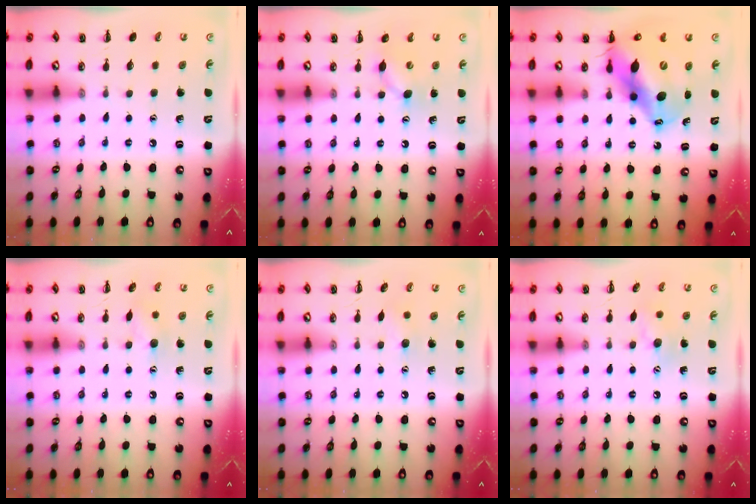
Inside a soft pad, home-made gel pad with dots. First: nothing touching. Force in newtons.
{"total": 5.2, "press": 5.1, "slide": 1.2}
{"total": 15.0, "press": 14.4, "slide": 4.2}
{"total": 6.2, "press": 6.1, "slide": 0.9}
{"total": 5.8, "press": 5.6, "slide": 1.6}
{"total": 8.3, "press": 8.2, "slide": 1.2}